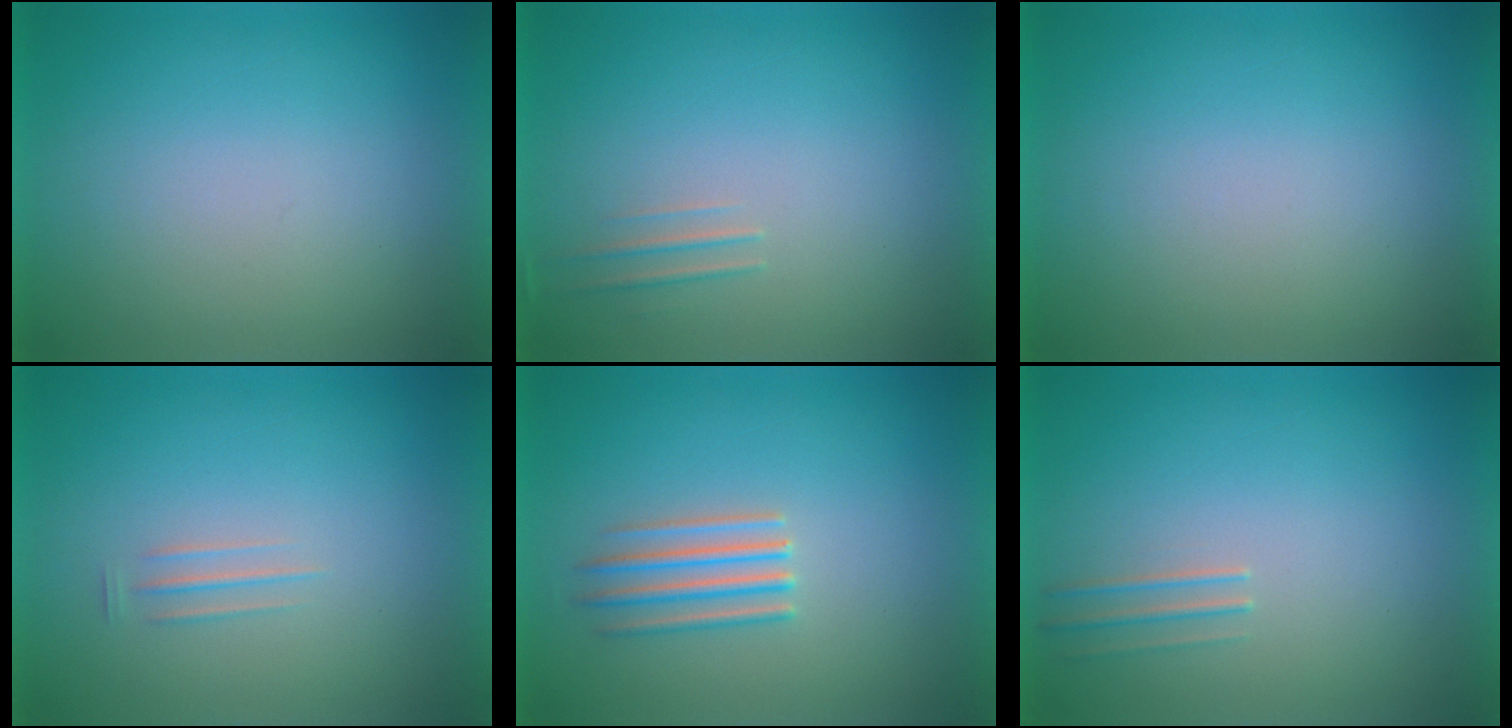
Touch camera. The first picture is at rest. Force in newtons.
{"total": 1.1}
{"total": 0.0}
{"total": 1.6}
{"total": 2.7}
{"total": 1.1}